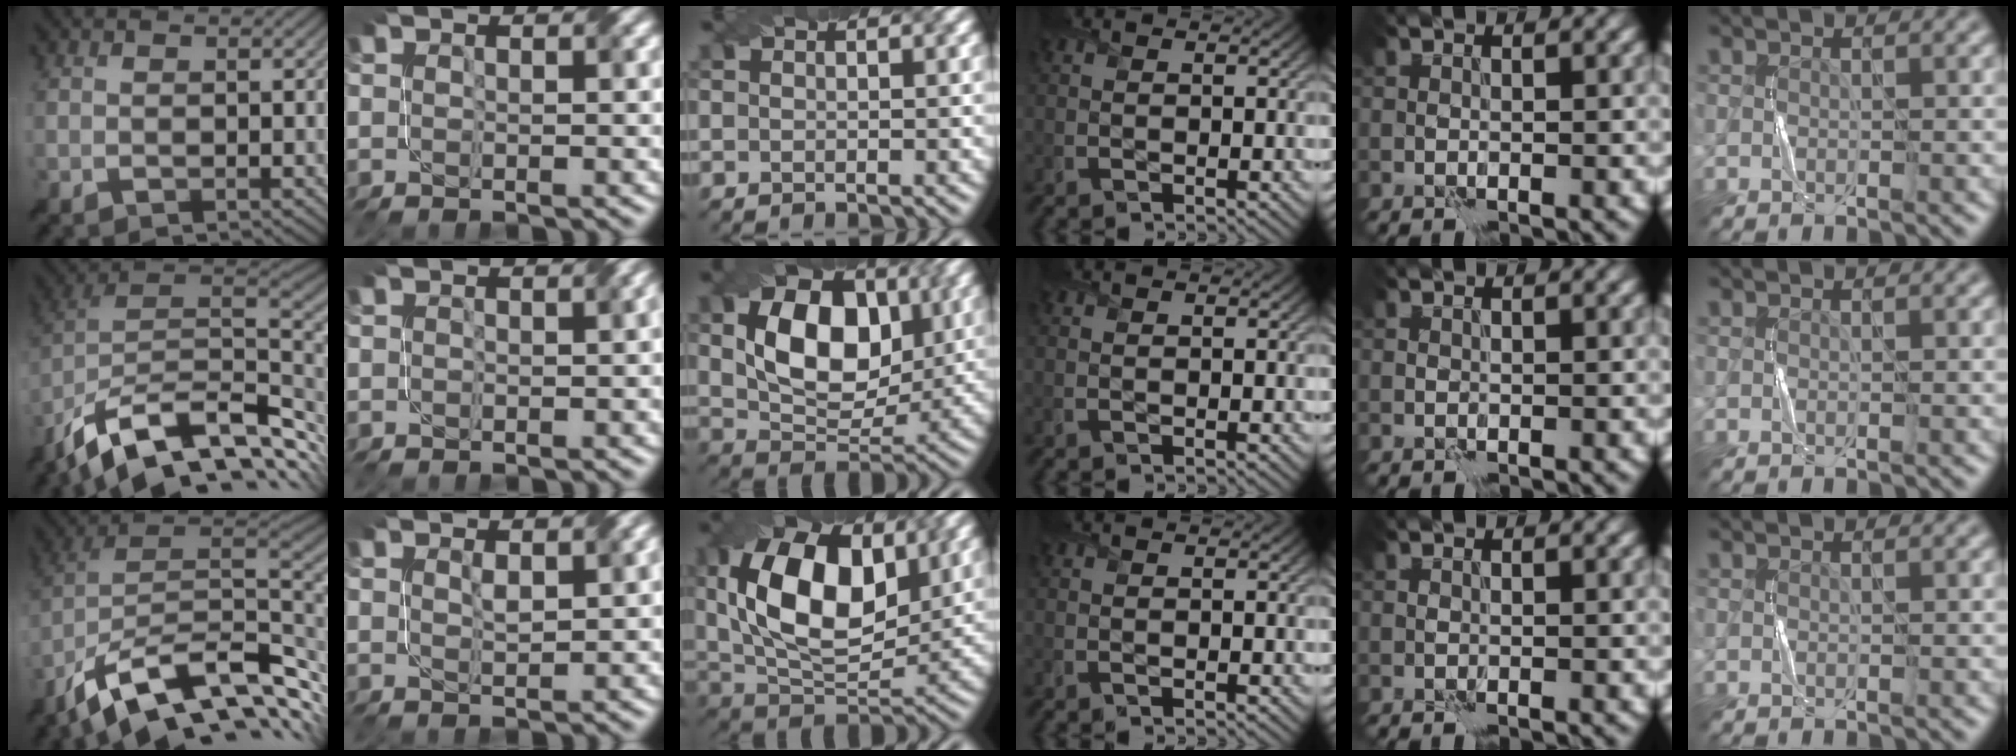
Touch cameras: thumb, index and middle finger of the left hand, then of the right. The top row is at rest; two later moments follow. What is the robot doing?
{"motion": "twist", "object": "screw"}